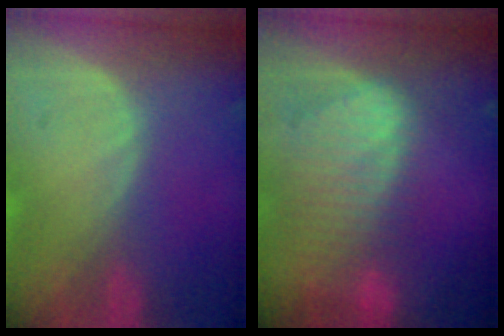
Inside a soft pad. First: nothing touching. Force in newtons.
{"total": 9.4, "press": 8.2, "slide": 4.6}